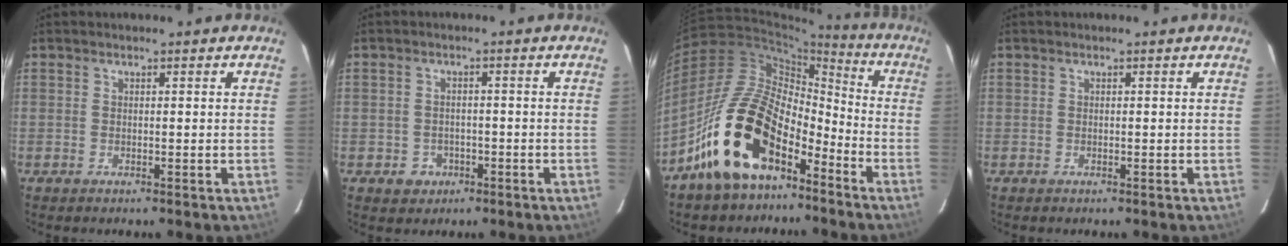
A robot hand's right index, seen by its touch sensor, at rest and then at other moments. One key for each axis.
{"total": 3.8, "fx": -1.6, "fy": 3.4, "fz": 0.6, "tx": -0.022, "ty": 0.008, "tz": -0.018}
{"total": 19.4, "fx": -11.7, "fy": 9.8, "fz": 11.9, "tx": -0.224, "ty": 0.014, "tz": -0.210}
{"total": 0.0}